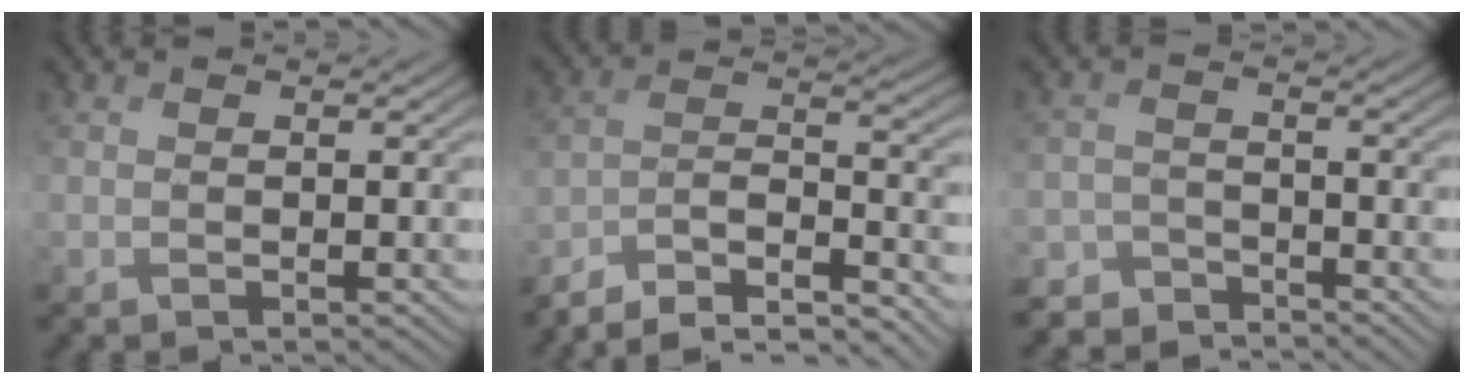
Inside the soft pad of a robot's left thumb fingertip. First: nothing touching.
{"total": 11.5, "force": [-9.8, 2.7, 5.3], "torque": [-0.096, 0.003, -0.172]}
{"total": 5.0, "force": [-4.8, 1.2, 0.3], "torque": [-0.007, -0.008, -0.094]}